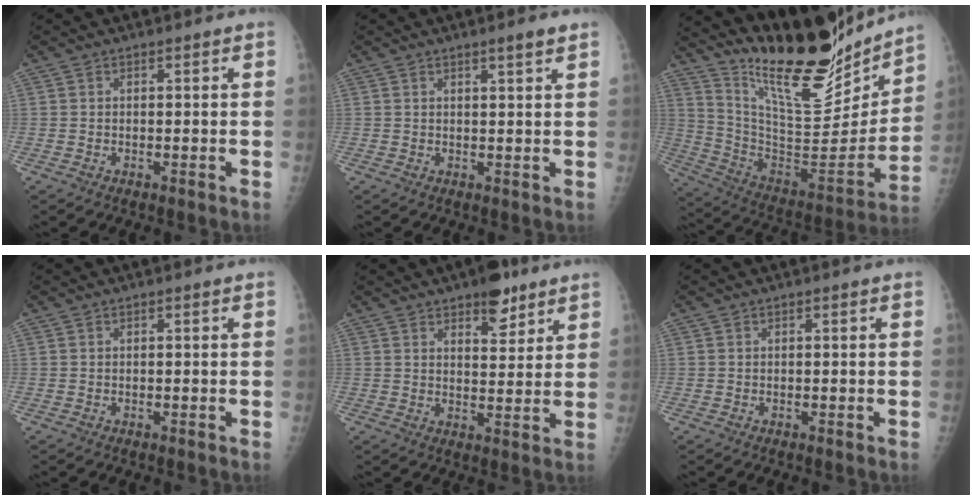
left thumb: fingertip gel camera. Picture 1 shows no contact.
{"total": 2.3, "force": [1.6, 0.0, 1.7], "torque": [-0.026, -0.011, 0.026]}
{"total": 25.3, "force": [20.5, 6.3, 13.3], "torque": [-0.182, -0.116, 0.338]}
{"total": 0.0}
{"total": 7.5, "force": [5.1, 3.2, 4.4], "torque": [-0.039, -0.029, 0.072]}
{"total": 0.0}